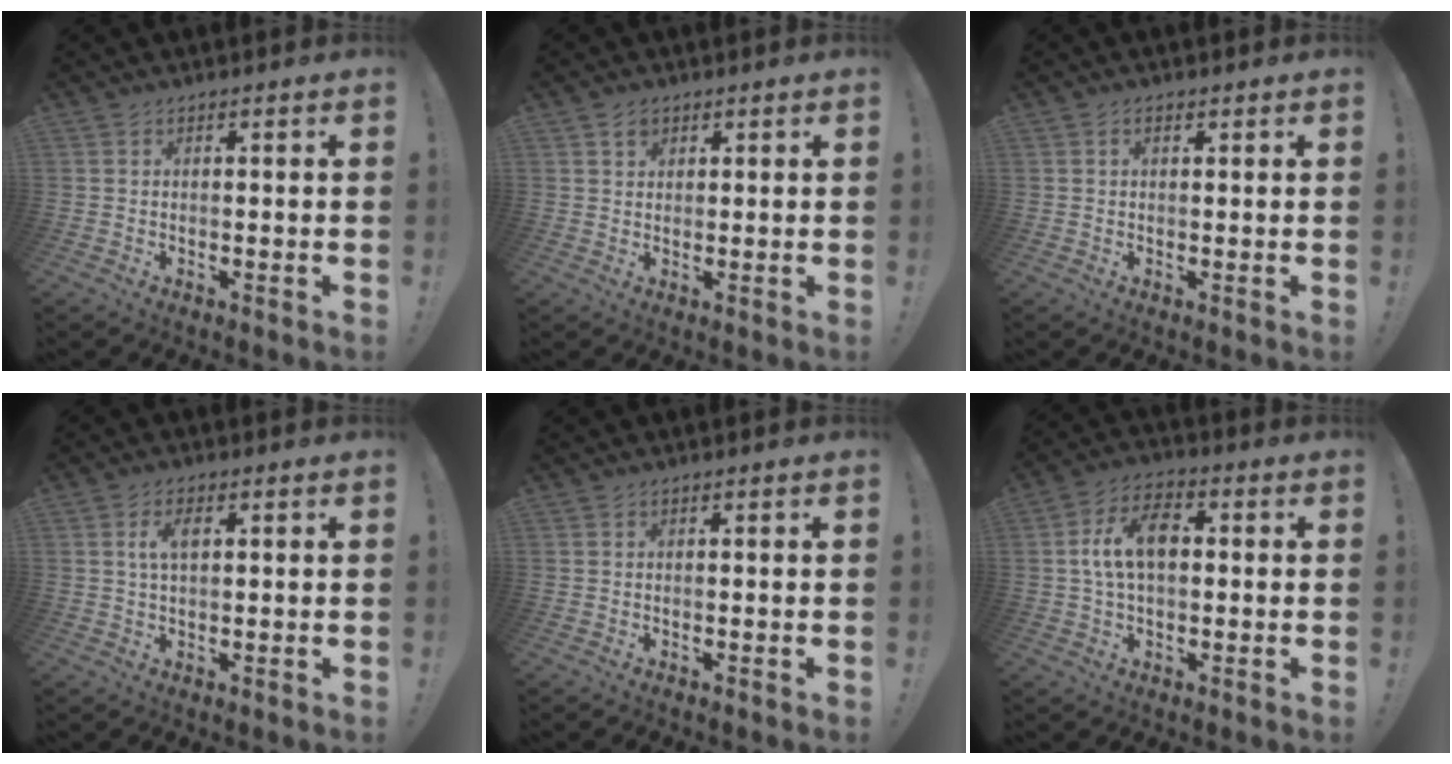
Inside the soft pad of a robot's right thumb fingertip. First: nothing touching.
{"total": 2.4, "force": [1.5, 1.8, 0.6], "torque": [0.006, -0.007, 0.024]}
{"total": 1.3, "force": [0.7, 0.7, 0.8], "torque": [-0.010, -0.001, 0.011]}
{"total": 4.4, "force": [1.2, 2.3, 3.5], "torque": [-0.061, 0.003, 0.017]}
{"total": 0.0}
{"total": 11.4, "force": [1.1, 6.9, 9.0], "torque": [-0.156, 0.012, 0.019]}